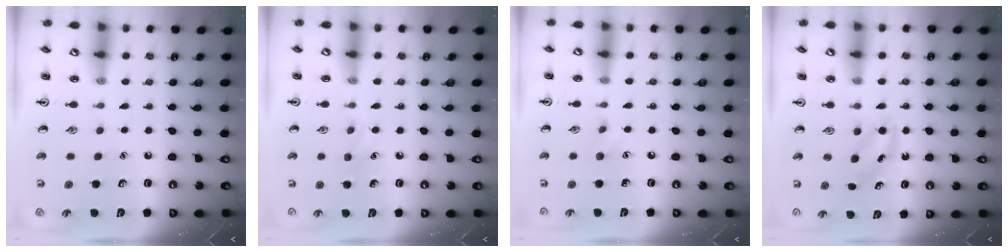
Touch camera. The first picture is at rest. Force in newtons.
{"total": 5.1, "press": 4.8, "slide": 1.6}
{"total": 3.9, "press": 3.7, "slide": 1.3}
{"total": 4.5, "press": 4.1, "slide": 1.6}